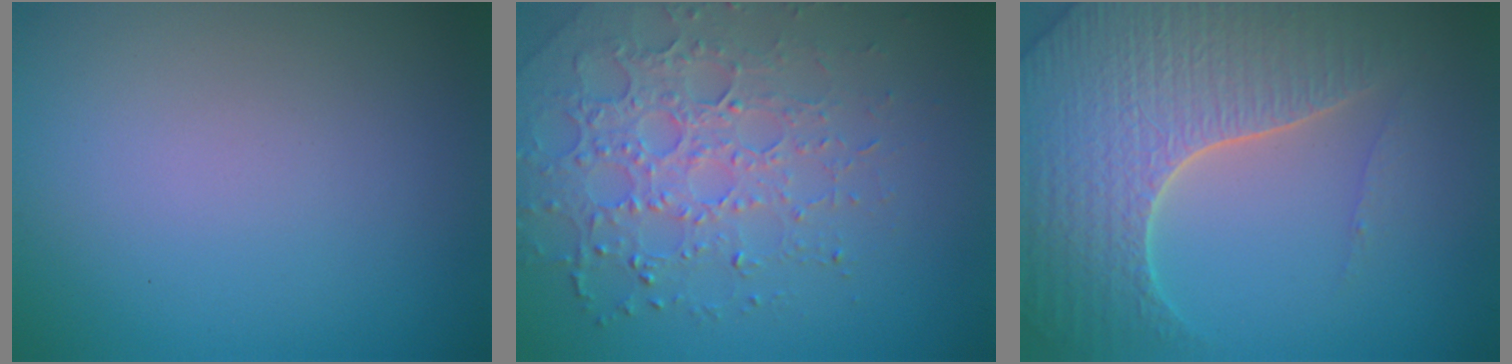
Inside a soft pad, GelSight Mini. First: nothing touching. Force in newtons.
{"total": 5.2, "press": 4.3, "slide": 2.8}
{"total": 7.0, "press": 6.8, "slide": 1.7}